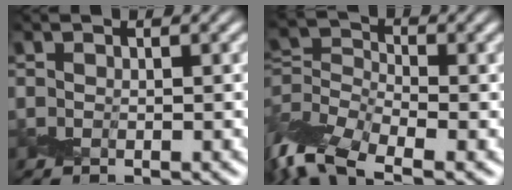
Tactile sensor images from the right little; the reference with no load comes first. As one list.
[{"total": 7.5, "force": [-4.6, 3.2, 4.9], "torque": [-0.104, -0.001, -0.109]}]